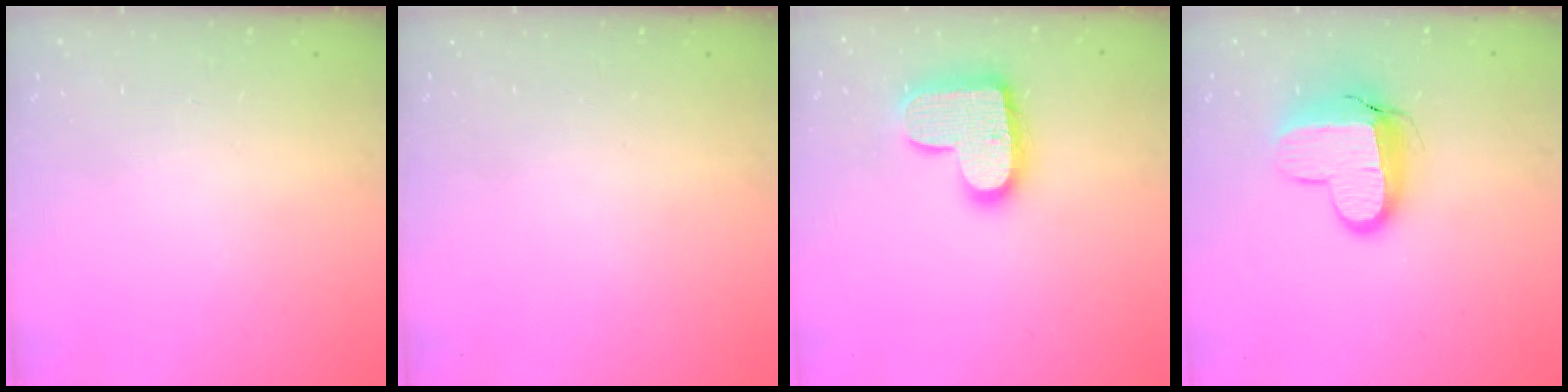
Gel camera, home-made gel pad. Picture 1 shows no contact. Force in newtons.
{"total": 0.0}
{"total": 16.6, "press": 16.5, "slide": 0.9}
{"total": 12.6, "press": 12.6, "slide": 1.0}